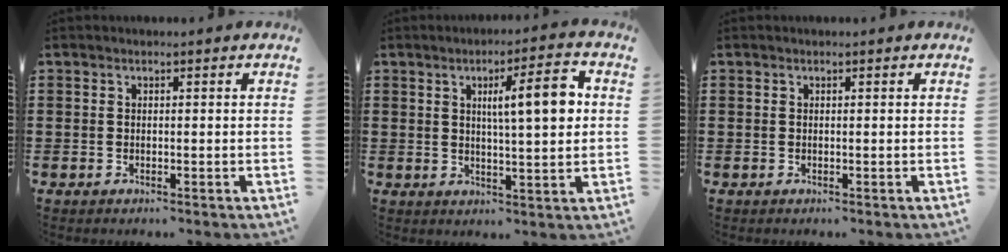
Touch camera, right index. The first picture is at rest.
{"total": 8.4, "force": [2.0, 1.5, 8.0], "torque": [-0.130, -0.005, 0.025]}
{"total": 0.0}